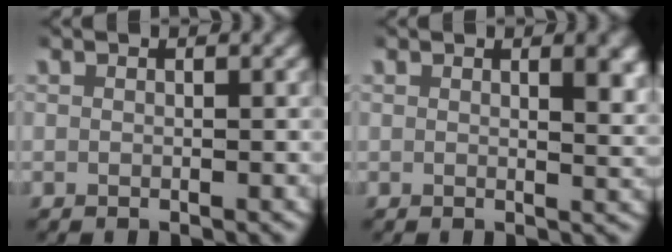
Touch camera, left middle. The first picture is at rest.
{"total": 2.0, "force": [1.1, 0.2, 1.7], "torque": [-0.018, -0.006, 0.016]}